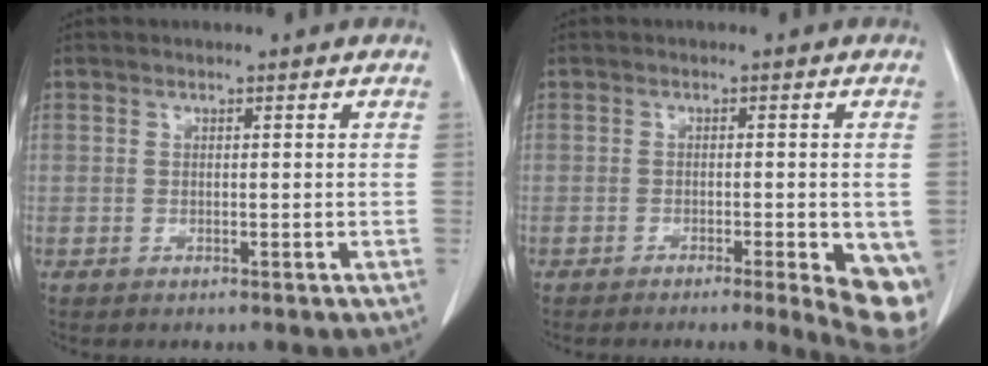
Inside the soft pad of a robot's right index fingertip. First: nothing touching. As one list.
[{"total": 9.9, "force": [-4.2, 2.4, 8.7], "torque": [-0.075, -0.011, -0.053]}]